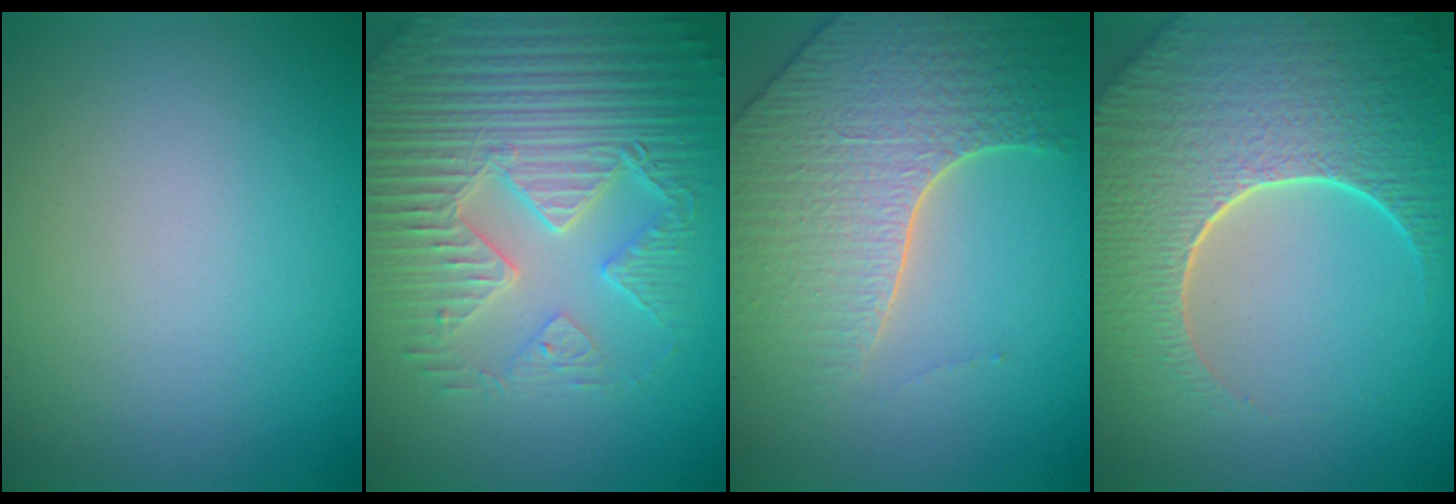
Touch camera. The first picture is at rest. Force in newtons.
{"total": 7.3, "press": 5.8, "slide": 4.4}
{"total": 6.1, "press": 5.1, "slide": 3.3}
{"total": 9.4, "press": 6.7, "slide": 6.6}